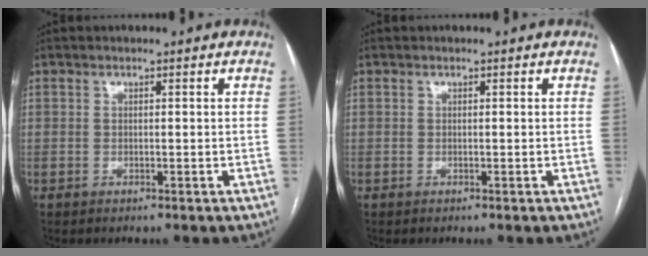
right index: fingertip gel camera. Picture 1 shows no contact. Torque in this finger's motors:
{"motor_torque": [0.00, 0.00, 0.00, 0.00]}